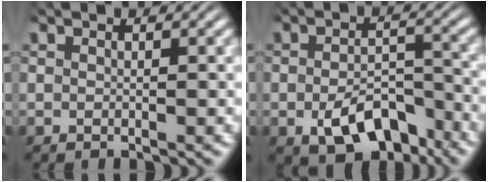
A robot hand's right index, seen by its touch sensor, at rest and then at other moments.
{"total": 6.3, "force": [-3.9, 3.2, 3.7], "torque": [-0.047, -0.020, -0.053]}